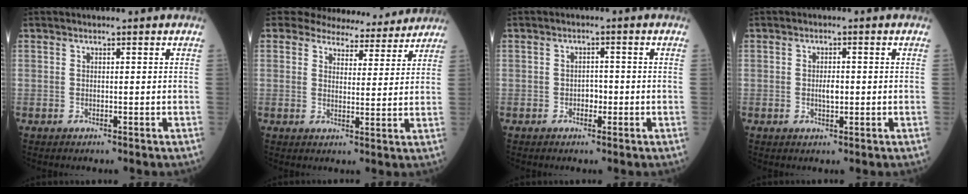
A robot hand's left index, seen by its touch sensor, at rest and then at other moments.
{"total": 10.8, "force": [10.2, 3.2, 1.7], "torque": [-0.009, -0.006, 0.118]}
{"total": 1.6, "force": [-0.8, 1.0, 1.0], "torque": [-0.010, 0.002, -0.015]}
{"total": 1.8, "force": [-0.3, 0.7, 1.7], "torque": [-0.030, -0.003, -0.006]}